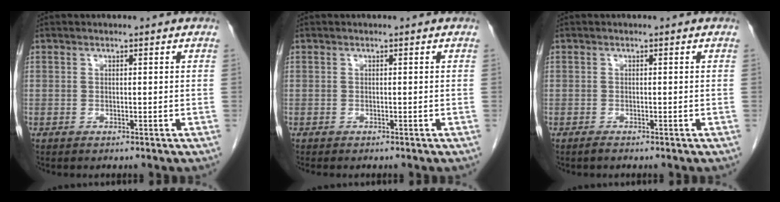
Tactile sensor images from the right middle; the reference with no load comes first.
{"total": 1.2, "force": [-1.1, 0.3, 0.5], "torque": [-0.009, -0.003, -0.013]}
{"total": 0.5, "force": [-0.5, 0.1, 0.2], "torque": [-0.007, -0.002, -0.009]}